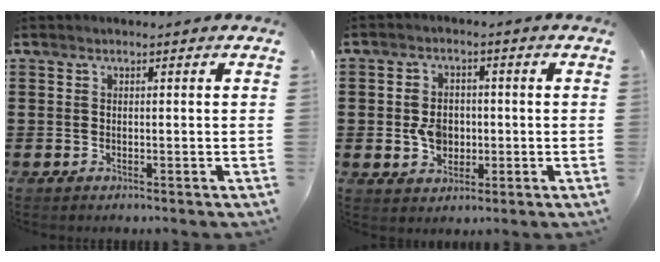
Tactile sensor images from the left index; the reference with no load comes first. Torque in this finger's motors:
{"motor_torque": [0.64, 1.35, 0.16, 0.04]}